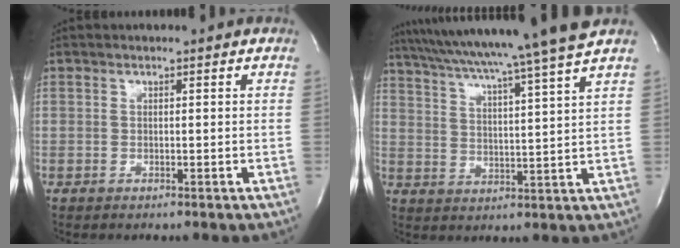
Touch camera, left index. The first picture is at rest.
{"total": 18.2, "force": [15.6, -2.6, 9.0], "torque": [-0.159, -0.024, 0.224]}